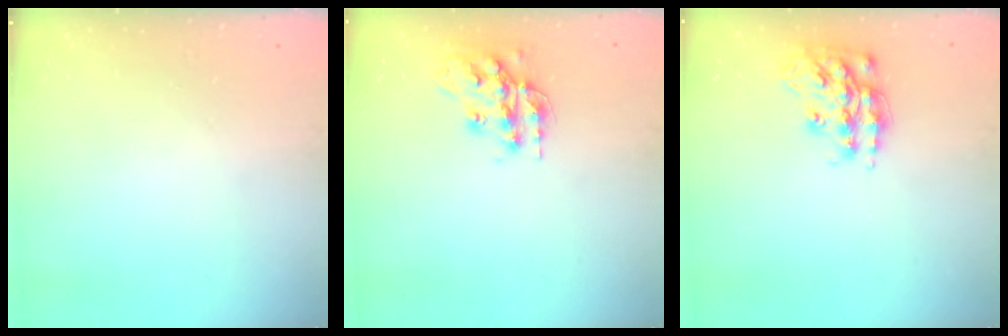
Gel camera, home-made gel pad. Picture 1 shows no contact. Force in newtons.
{"total": 15.4, "press": 15.4, "slide": 1.0}
{"total": 15.3, "press": 15.3, "slide": 1.0}